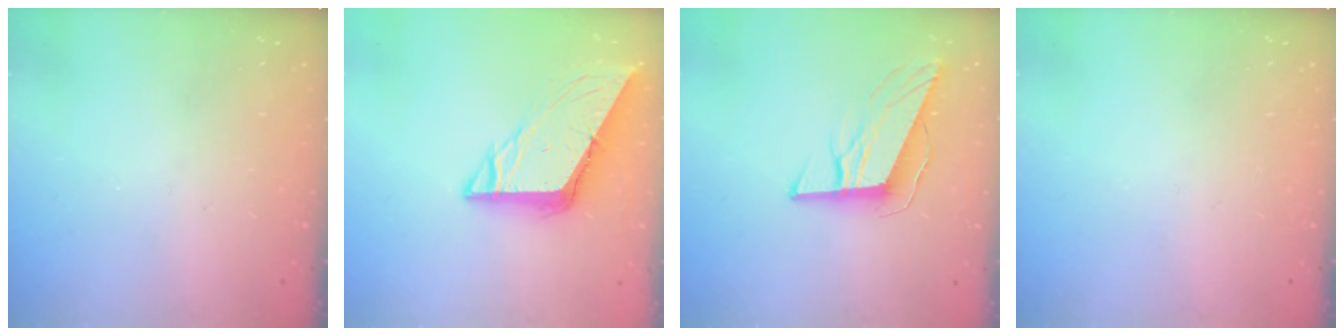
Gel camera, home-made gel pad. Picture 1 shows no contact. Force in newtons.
{"total": 8.9, "press": 8.9, "slide": 1.0}
{"total": 10.8, "press": 10.3, "slide": 3.1}
{"total": 0.0}